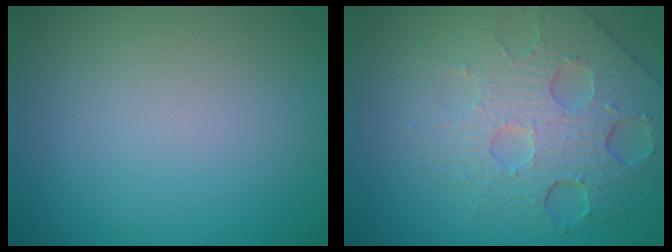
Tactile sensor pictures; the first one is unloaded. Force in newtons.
{"total": 8.2, "press": 5.4, "slide": 6.1}